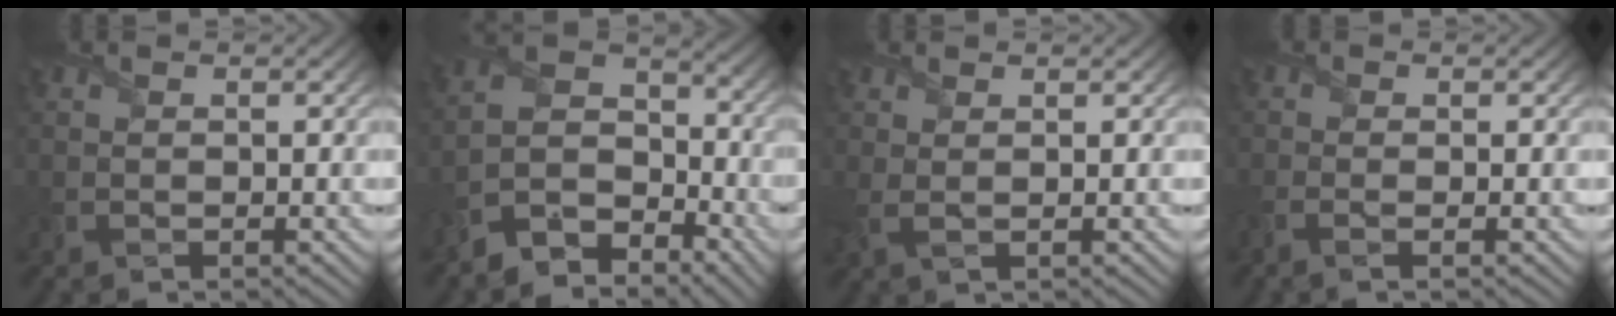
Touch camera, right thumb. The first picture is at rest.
{"total": 8.1, "force": [-6.4, 3.7, 3.4], "torque": [-0.062, -0.003, -0.135]}
{"total": 1.7, "force": [0.8, 0.5, 1.4], "torque": [-0.038, 0.000, 0.015]}
{"total": 1.6, "force": [-0.7, 0.2, 1.5], "torque": [-0.040, -0.001, -0.018]}